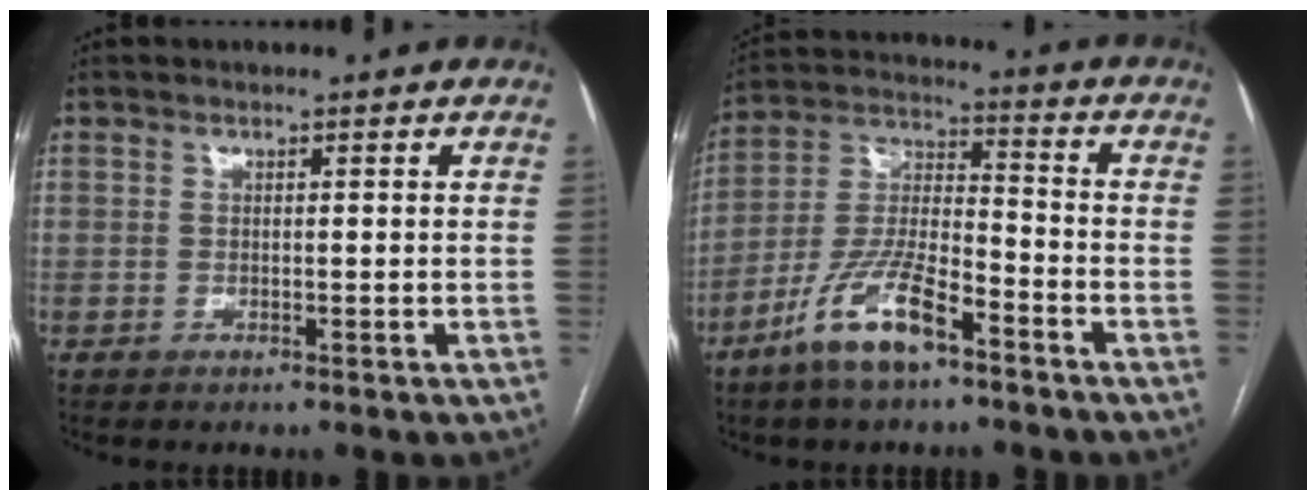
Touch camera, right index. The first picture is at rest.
{"total": 11.8, "force": [-7.3, 2.9, 8.8], "torque": [-0.187, -0.004, -0.137]}